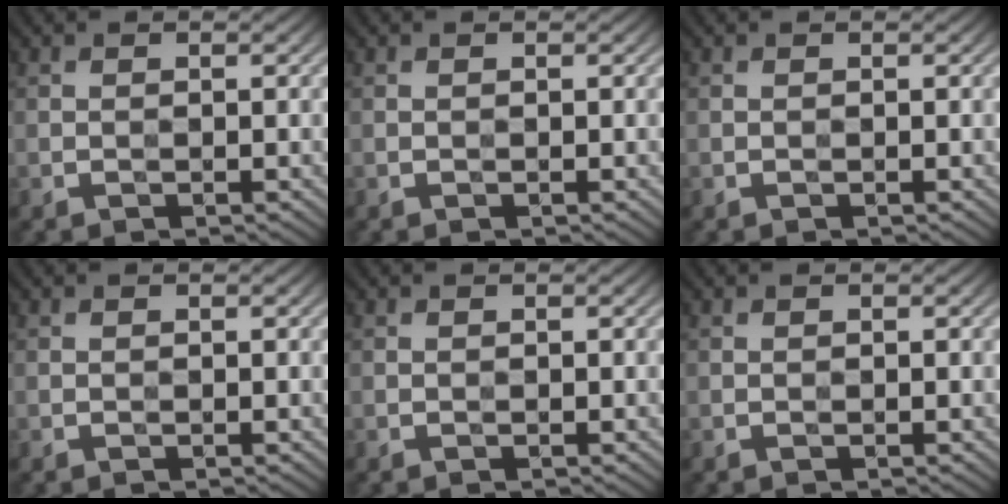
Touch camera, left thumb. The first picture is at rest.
{"total": 0.0}
{"total": 0.0}
{"total": 0.0}
{"total": 0.0}
{"total": 0.0}